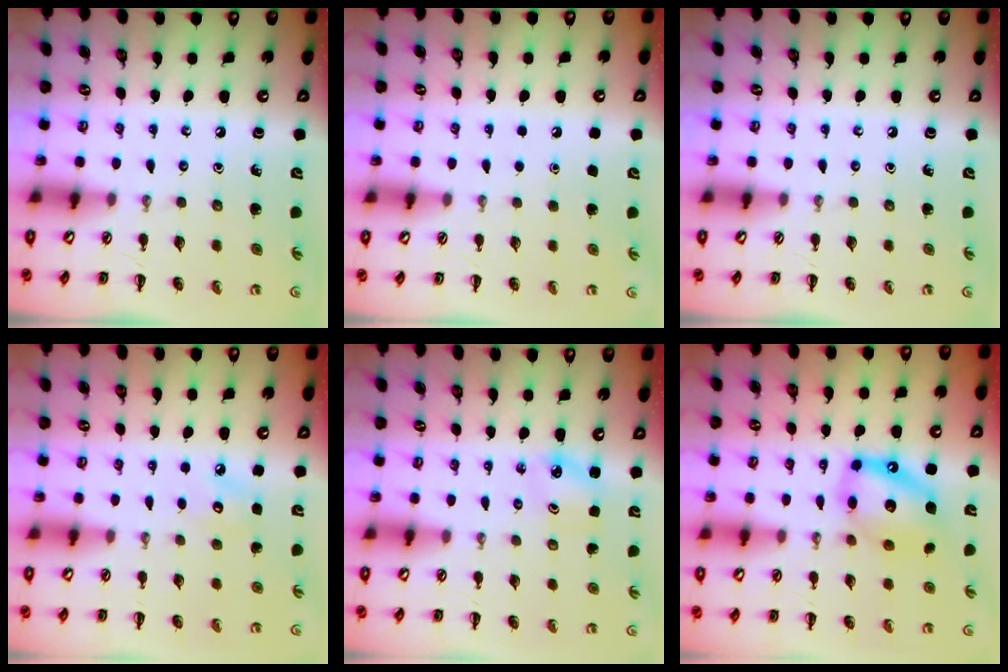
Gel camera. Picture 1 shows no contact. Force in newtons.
{"total": 2.3, "press": 2.3, "slide": 0.1}
{"total": 0.0}
{"total": 4.8, "press": 4.6, "slide": 1.3}
{"total": 2.2, "press": 2.2, "slide": 0.3}
{"total": 13.0, "press": 12.5, "slide": 3.5}